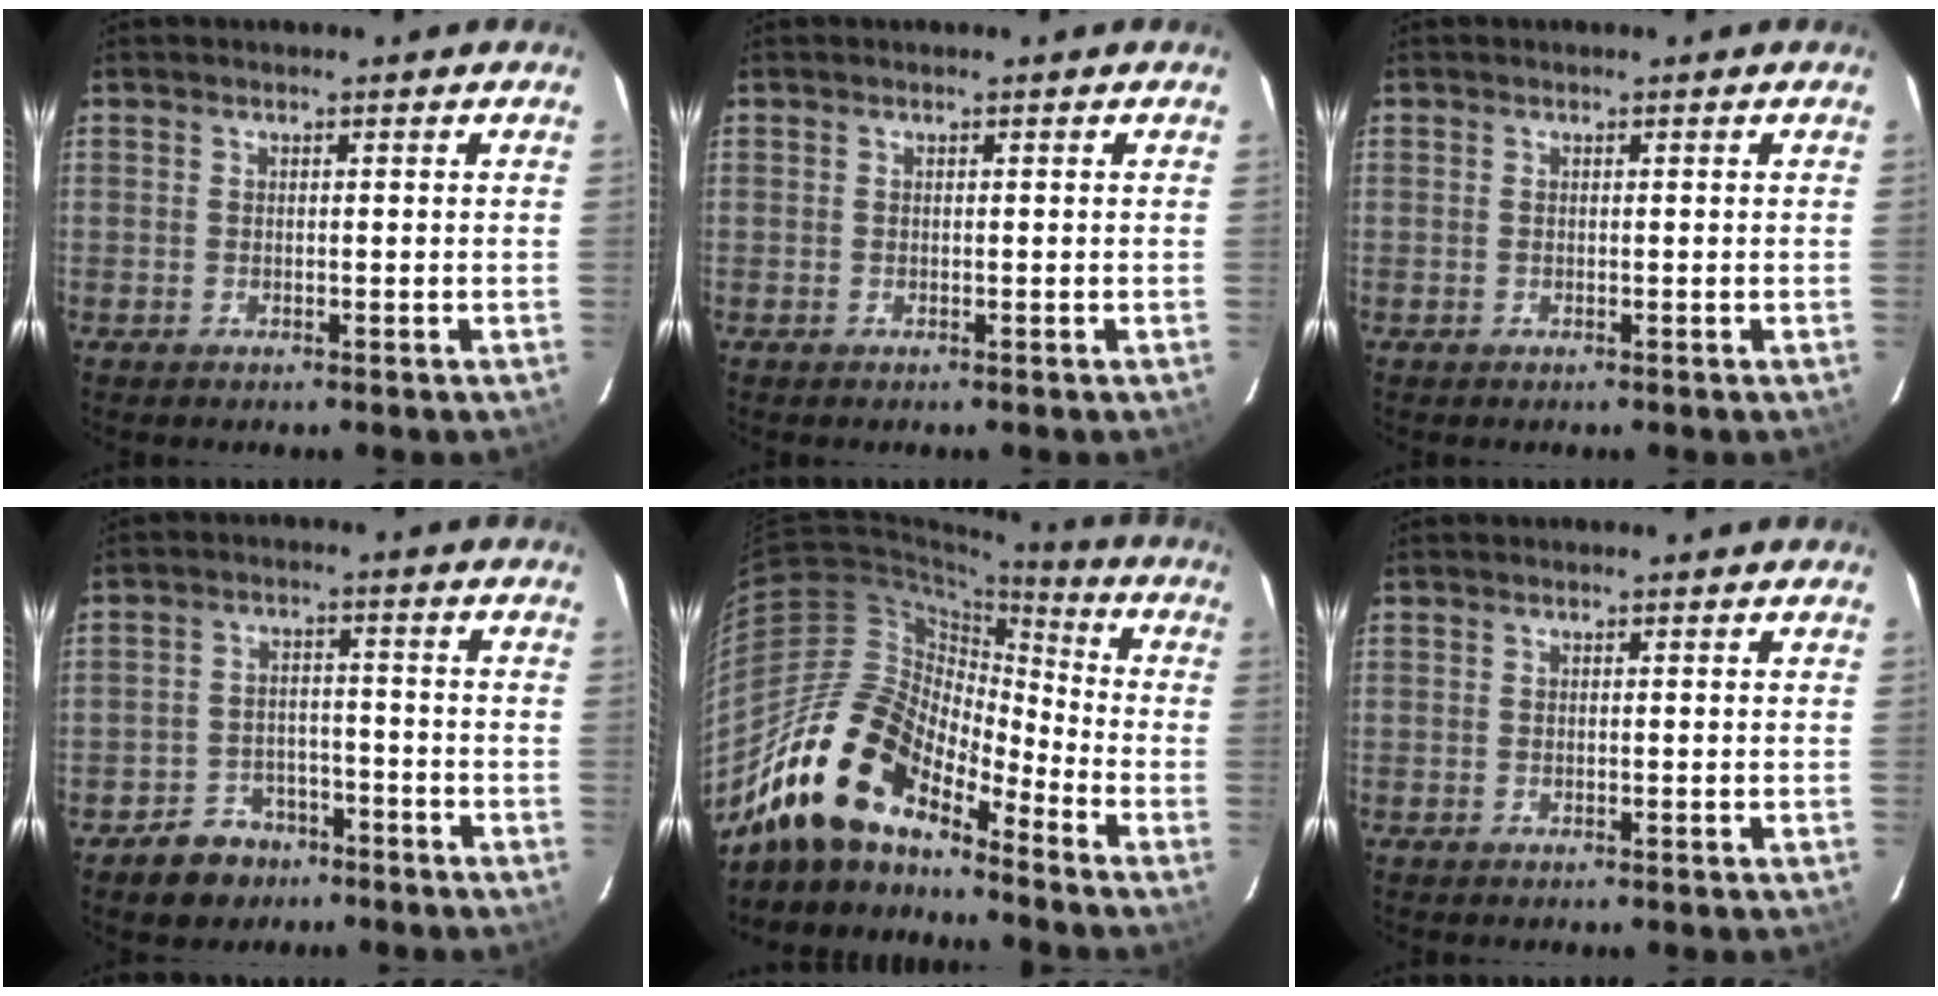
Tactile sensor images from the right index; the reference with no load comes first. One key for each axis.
{"total": 0.0}
{"total": 0.0}
{"total": 7.5, "fx": -5.2, "fy": 5.1, "fz": 1.7, "tx": -0.051, "ty": 0.020, "tz": -0.069}
{"total": 17.3, "fx": -13.7, "fy": 6.2, "fz": 8.7, "tx": -0.154, "ty": -0.003, "tz": -0.265}
{"total": 0.0}